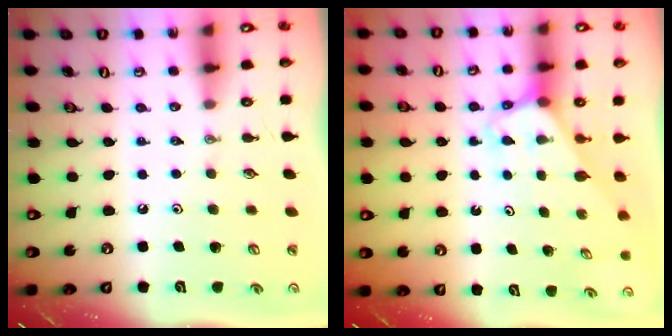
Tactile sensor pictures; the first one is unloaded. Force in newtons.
{"total": 3.1, "press": 3.1, "slide": 0.2}